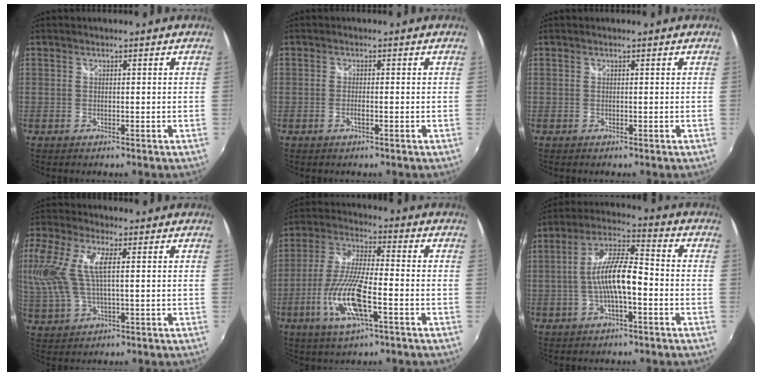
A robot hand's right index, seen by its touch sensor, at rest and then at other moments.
{"total": 1.5, "force": [-0.6, 0.3, 1.3], "torque": [-0.028, -0.001, -0.011]}
{"total": 0.0}
{"total": 14.6, "force": [2.8, 5.9, 13.1], "torque": [-0.278, 0.010, 0.055]}
{"total": 14.3, "force": [-5.2, 3.6, 12.9], "torque": [-0.275, -0.013, -0.101]}
{"total": 10.7, "force": [-2.5, 2.7, 10.1], "torque": [-0.202, 0.012, -0.047]}